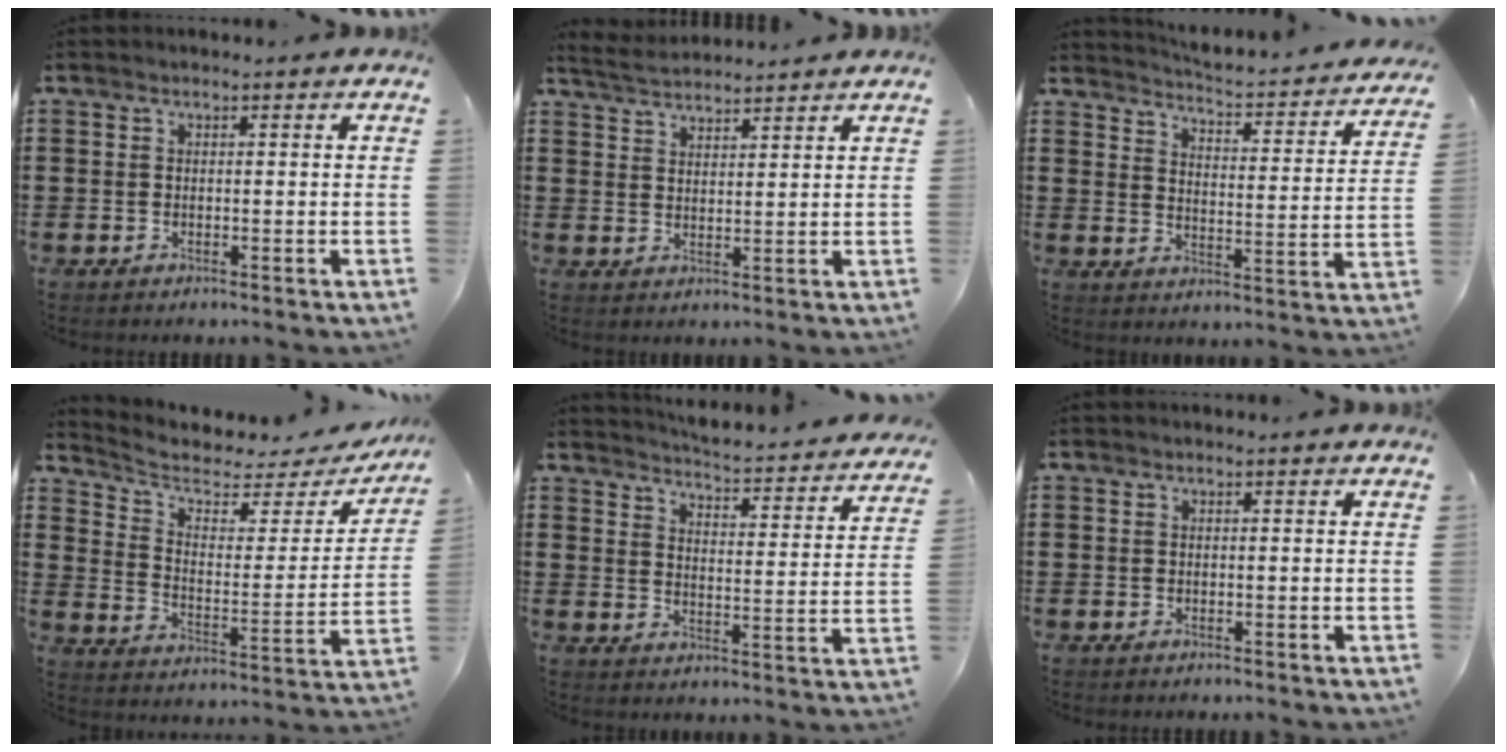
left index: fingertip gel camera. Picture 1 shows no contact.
{"total": 3.3, "force": [3.3, 0.1, 0.3], "torque": [-0.019, -0.010, 0.061]}
{"total": 3.0, "force": [2.9, -0.3, 0.6], "torque": [-0.024, -0.036, 0.038]}
{"total": 4.8, "force": [3.6, 2.0, 2.4], "torque": [-0.071, -0.021, 0.055]}
{"total": 3.8, "force": [3.7, -0.4, 0.5], "torque": [-0.026, -0.041, 0.054]}
{"total": 0.0}